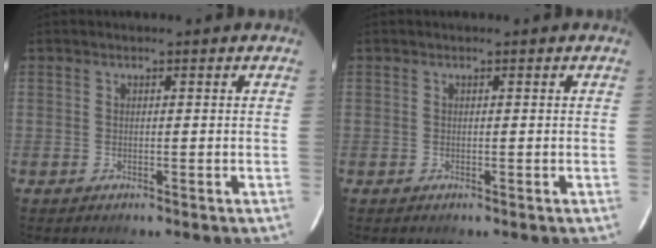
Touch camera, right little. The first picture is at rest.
{"total": 0.0}